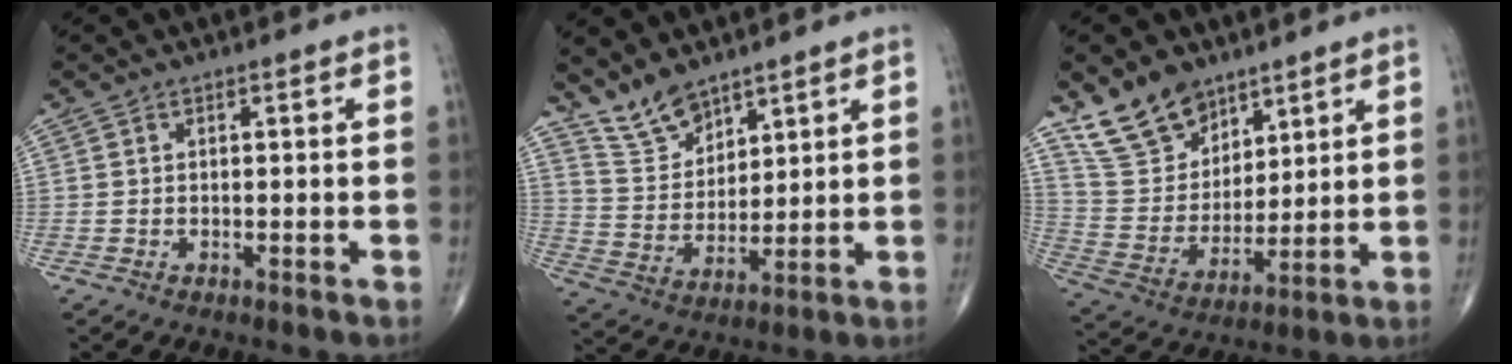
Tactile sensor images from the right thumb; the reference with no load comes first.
{"total": 8.1, "force": [6.7, 3.6, 2.7], "torque": [-0.035, -0.045, 0.142]}
{"total": 13.0, "force": [9.3, 7.8, 4.7], "torque": [-0.058, -0.054, 0.191]}